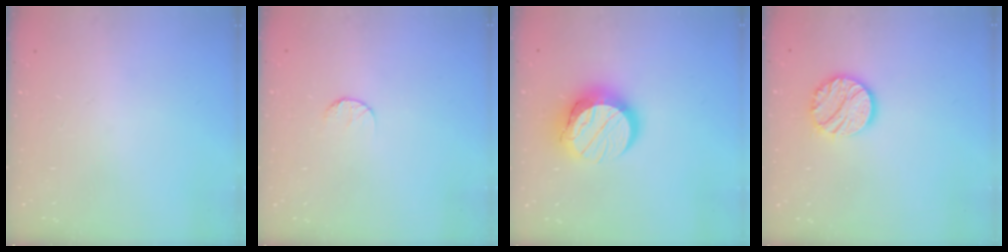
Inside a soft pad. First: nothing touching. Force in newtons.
{"total": 5.1, "press": 5.1, "slide": 0.5}
{"total": 13.9, "press": 13.8, "slide": 1.2}
{"total": 11.6, "press": 11.6, "slide": 0.5}